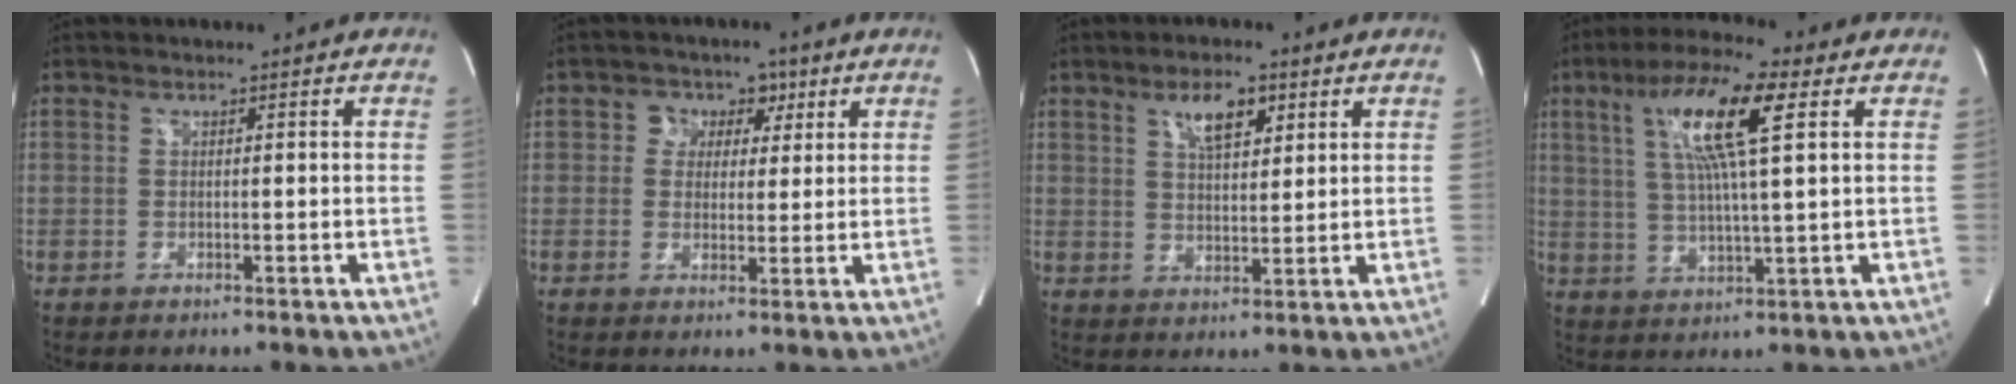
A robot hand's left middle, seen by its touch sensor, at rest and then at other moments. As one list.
[{"total": 4.5, "force": [1.7, 4.0, 1.2], "torque": [-0.010, 0.018, 0.024]}, {"total": 5.9, "force": [3.2, 2.1, 4.5], "torque": [-0.080, 0.005, 0.058]}, {"total": 12.5, "force": [4.6, 0.8, 11.6], "torque": [-0.222, 0.017, 0.080]}]